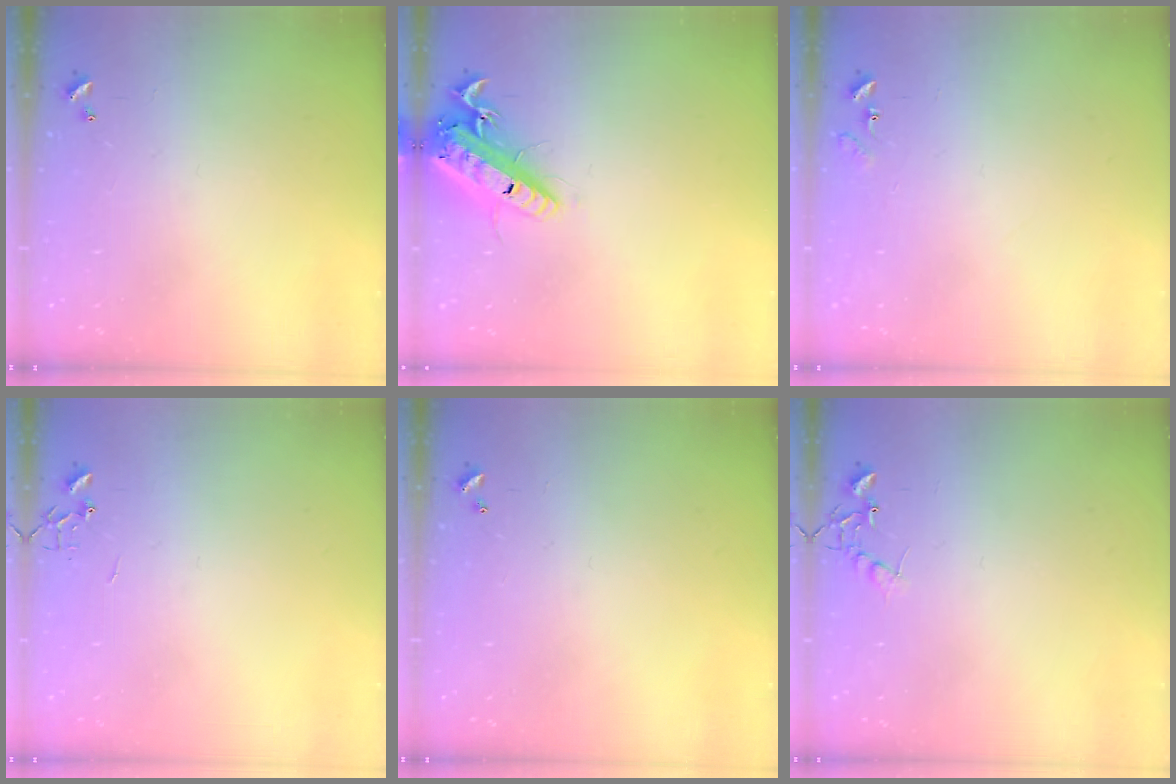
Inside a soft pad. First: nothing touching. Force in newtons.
{"total": 17.3, "press": 17.0, "slide": 3.4}
{"total": 7.7, "press": 7.6, "slide": 0.6}
{"total": 0.0}
{"total": 0.0}
{"total": 6.8, "press": 6.8, "slide": 0.3}